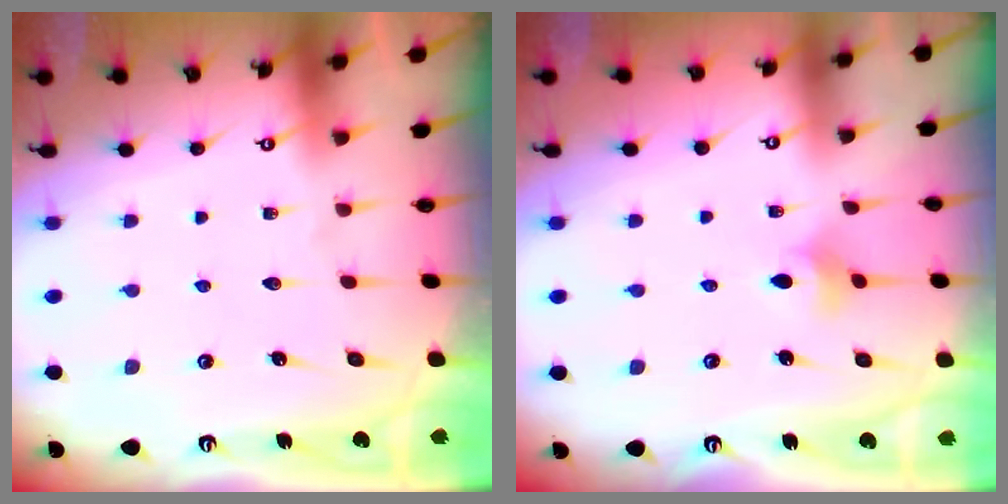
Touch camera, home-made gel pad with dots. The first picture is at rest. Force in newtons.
{"total": 4.4, "press": 4.4, "slide": 0.6}